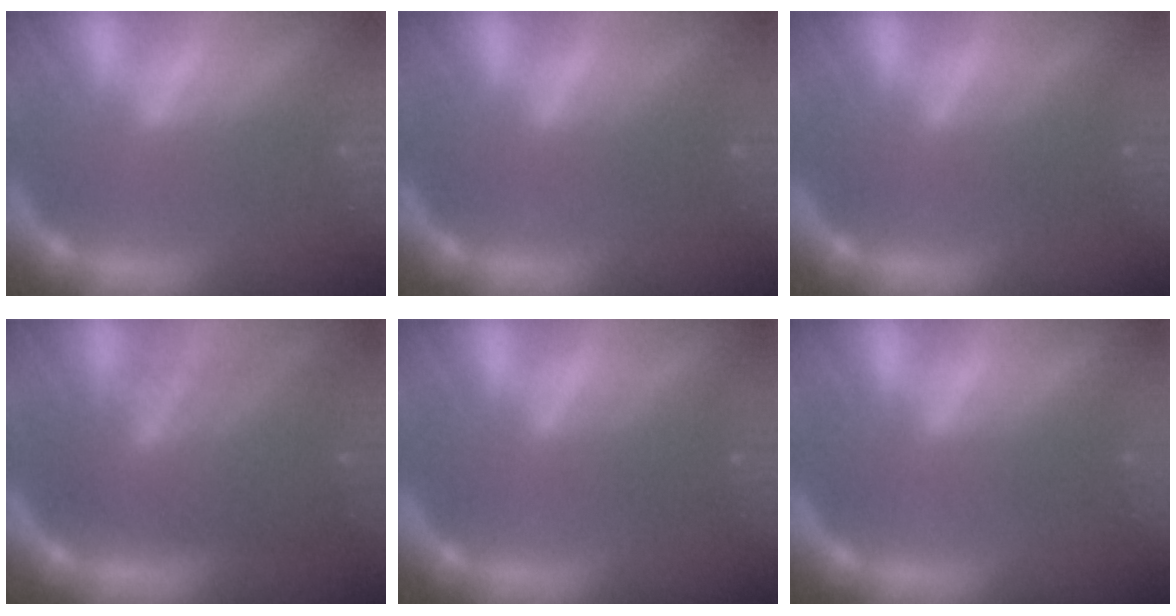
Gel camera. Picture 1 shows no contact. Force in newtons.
{"total": 1.5}
{"total": 1.9}
{"total": 8.1}
{"total": 1.9}
{"total": 1.0}